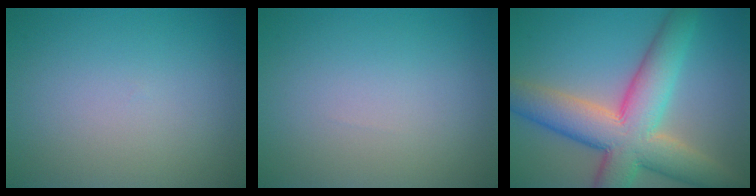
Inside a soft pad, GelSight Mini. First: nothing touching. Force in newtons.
{"total": 0.0}
{"total": 10.5, "press": 10.5, "slide": 0.8}